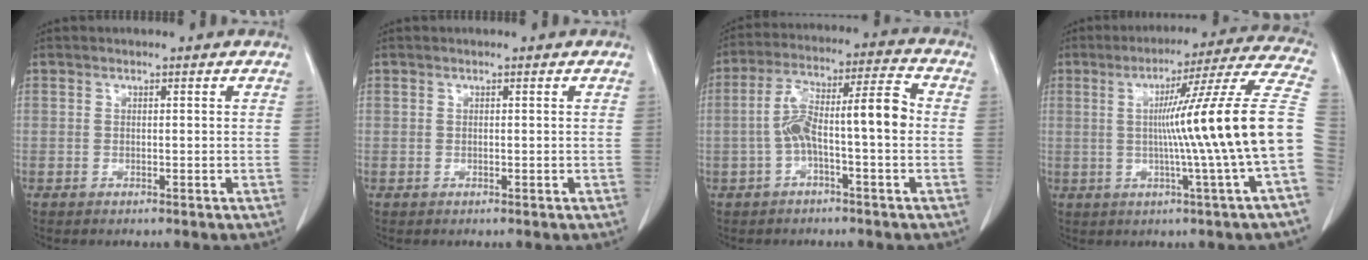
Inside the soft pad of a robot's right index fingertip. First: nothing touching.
{"total": 0.0}
{"total": 10.5, "force": [-1.4, 1.7, 10.2], "torque": [-0.180, 0.041, -0.025]}
{"total": 18.6, "force": [-1.3, -2.7, 18.4], "torque": [-0.234, 0.013, -0.030]}